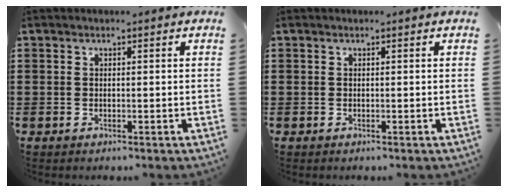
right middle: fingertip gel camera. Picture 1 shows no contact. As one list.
[{"total": 0.0}]